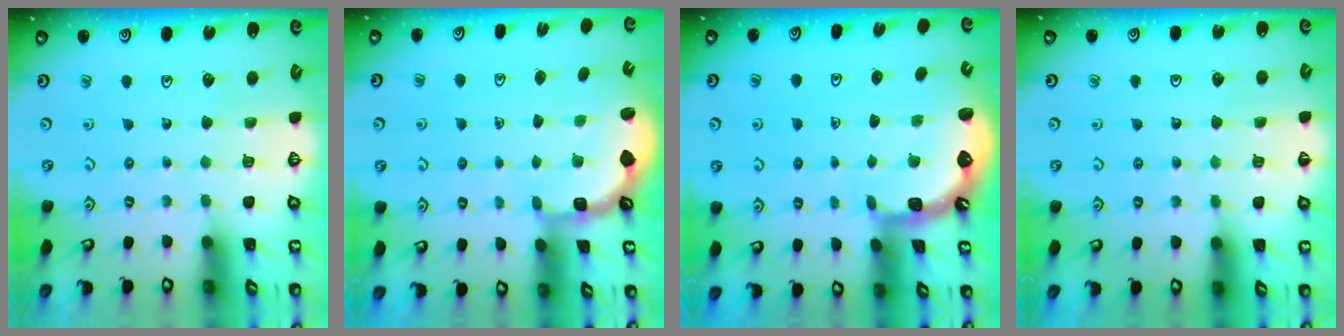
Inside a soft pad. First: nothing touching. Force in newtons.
{"total": 2.7, "press": 2.1, "slide": 1.7}
{"total": 1.3, "press": 1.3, "slide": 0.1}
{"total": 3.0, "press": 3.0, "slide": 0.2}